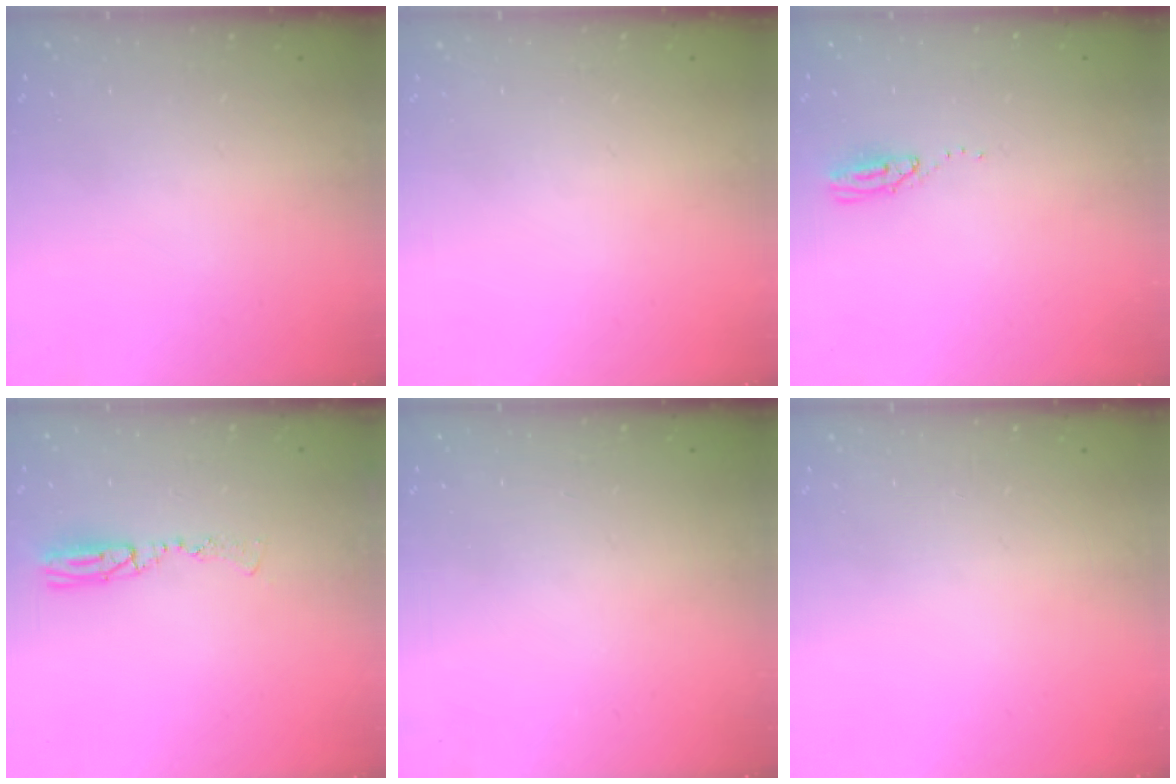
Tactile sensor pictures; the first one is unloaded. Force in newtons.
{"total": 0.0}
{"total": 3.6, "press": 3.5, "slide": 0.3}
{"total": 6.9, "press": 6.7, "slide": 1.8}
{"total": 0.0}
{"total": 0.0}